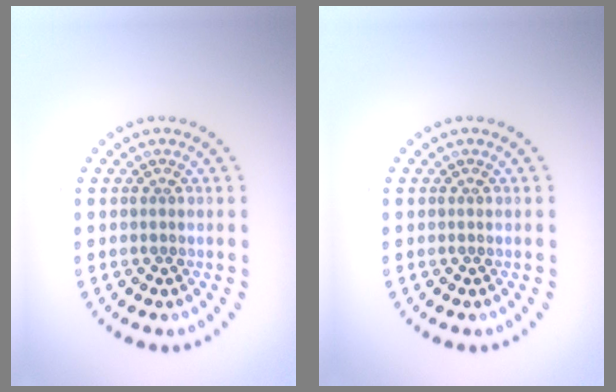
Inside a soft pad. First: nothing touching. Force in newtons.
{"total": 0.0}